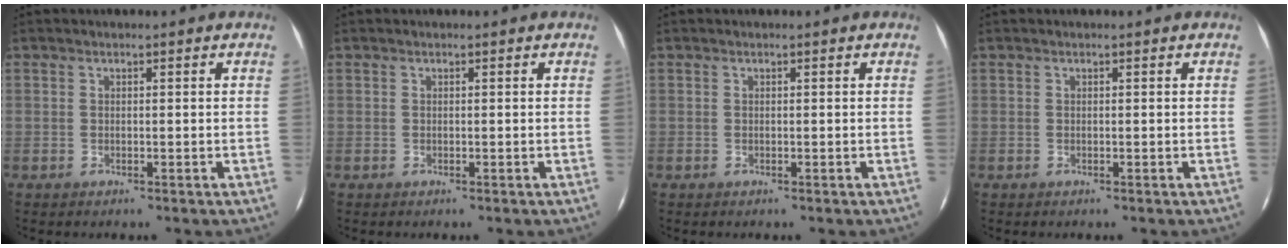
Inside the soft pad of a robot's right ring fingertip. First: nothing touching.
{"total": 0.0}
{"total": 0.0}
{"total": 0.0}